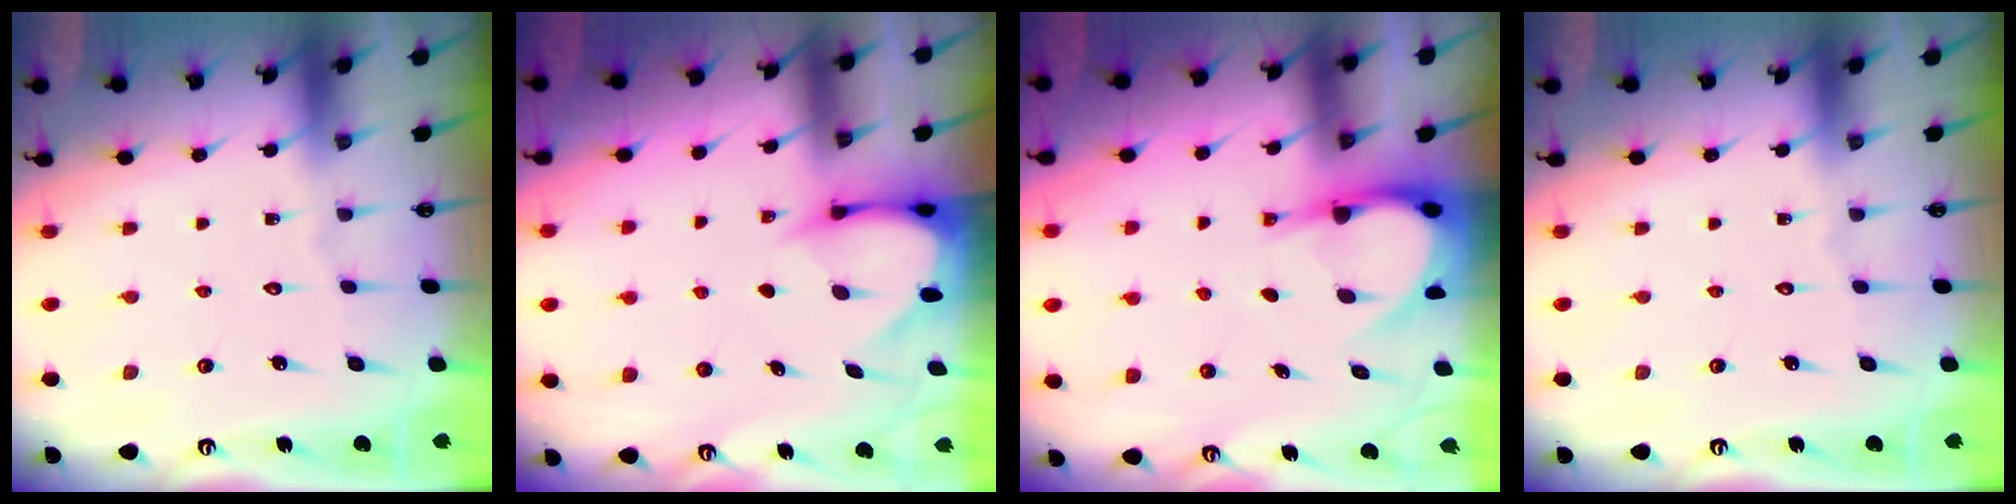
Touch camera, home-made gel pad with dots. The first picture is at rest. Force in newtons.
{"total": 3.2, "press": 3.2, "slide": 0.3}
{"total": 5.8, "press": 5.8, "slide": 0.8}
{"total": 0.0}